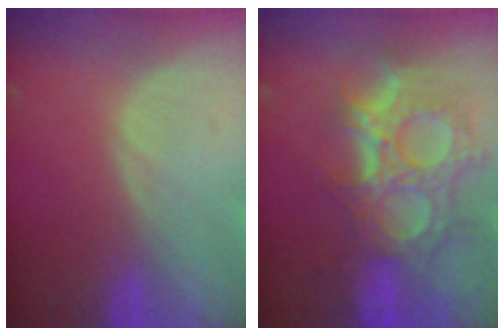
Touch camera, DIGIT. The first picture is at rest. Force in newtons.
{"total": 12.1, "press": 10.8, "slide": 5.4}